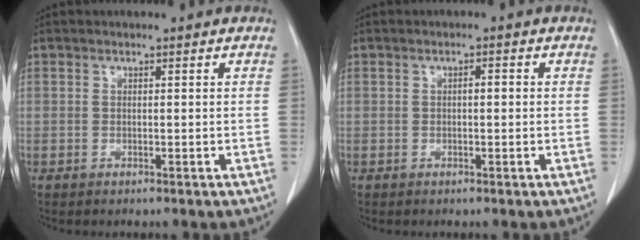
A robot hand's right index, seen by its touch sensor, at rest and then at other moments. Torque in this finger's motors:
{"motor_torque": [0.16, -0.04, 0.01, 0.01]}